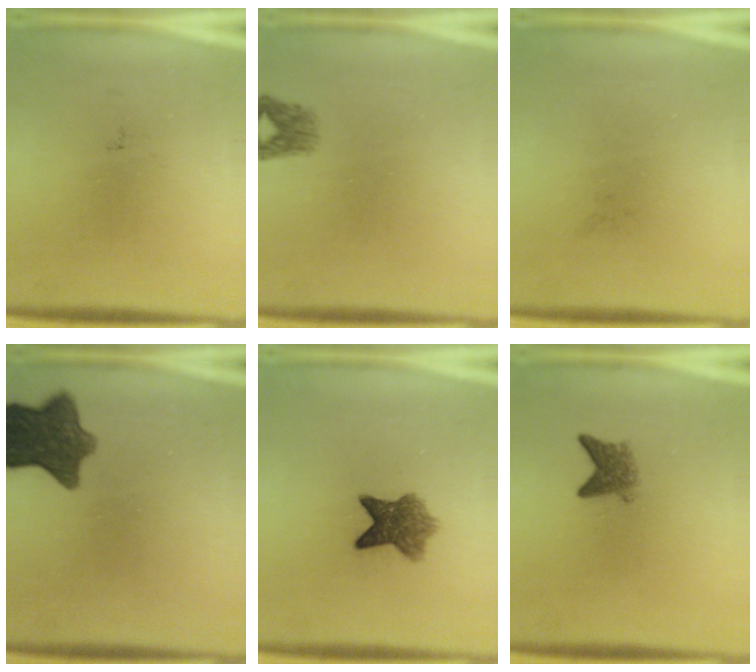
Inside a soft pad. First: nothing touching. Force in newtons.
{"total": 1.8}
{"total": 0.0}
{"total": 9.5}
{"total": 6.5}
{"total": 3.1}